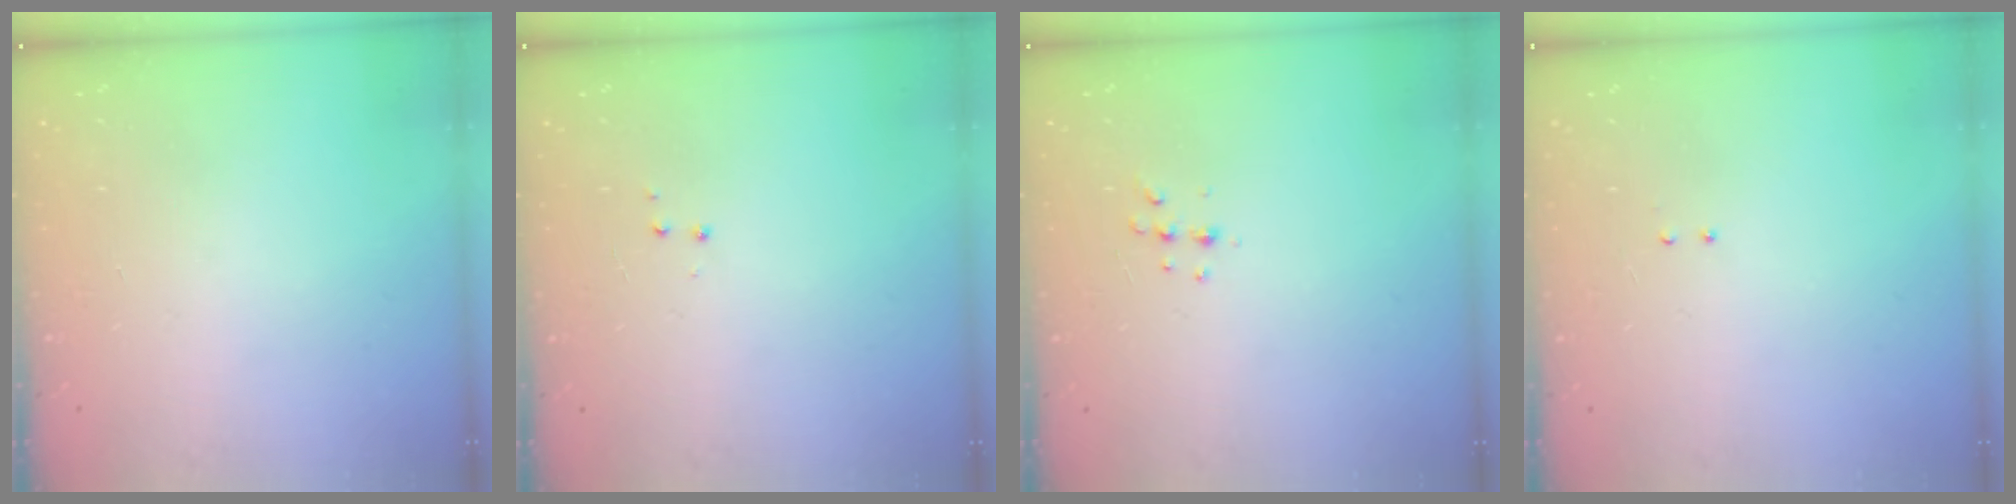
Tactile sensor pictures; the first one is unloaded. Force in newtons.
{"total": 2.9, "press": 2.8, "slide": 0.4}
{"total": 5.6, "press": 5.6, "slide": 0.7}
{"total": 2.1, "press": 2.0, "slide": 0.6}